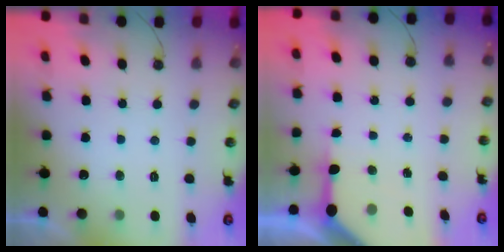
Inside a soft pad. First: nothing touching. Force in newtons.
{"total": 6.7, "press": 6.7, "slide": 0.7}